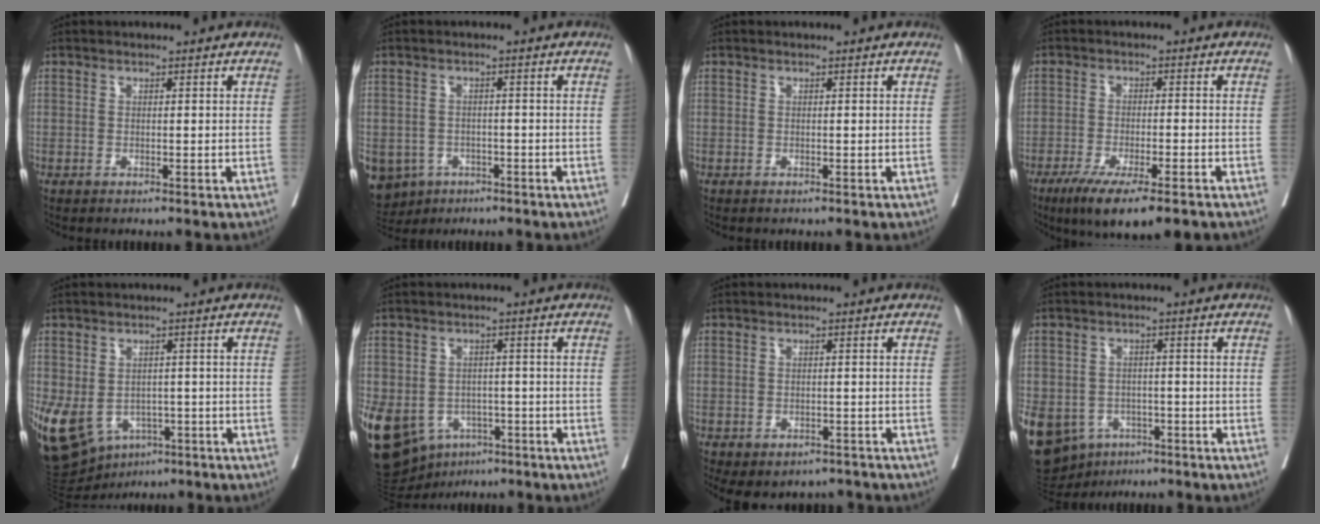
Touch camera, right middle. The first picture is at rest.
{"total": 10.8, "force": [-5.9, 8.4, 3.1], "torque": [-0.092, -0.006, -0.079]}
{"total": 0.0}
{"total": 10.8, "force": [-7.4, 1.6, 7.6], "torque": [-0.116, -0.022, -0.115]}
{"total": 13.4, "force": [-5.8, 9.7, 7.2], "torque": [-0.163, 0.000, -0.079]}
{"total": 23.6, "force": [-10.0, 18.3, 11.0], "torque": [-0.349, -0.014, -0.138]}
{"total": 7.3, "force": [-5.3, 4.5, 2.2], "torque": [-0.031, 0.011, -0.066]}
{"total": 21.3, "force": [-9.5, 16.8, 9.0], "torque": [-0.292, -0.010, -0.131]}